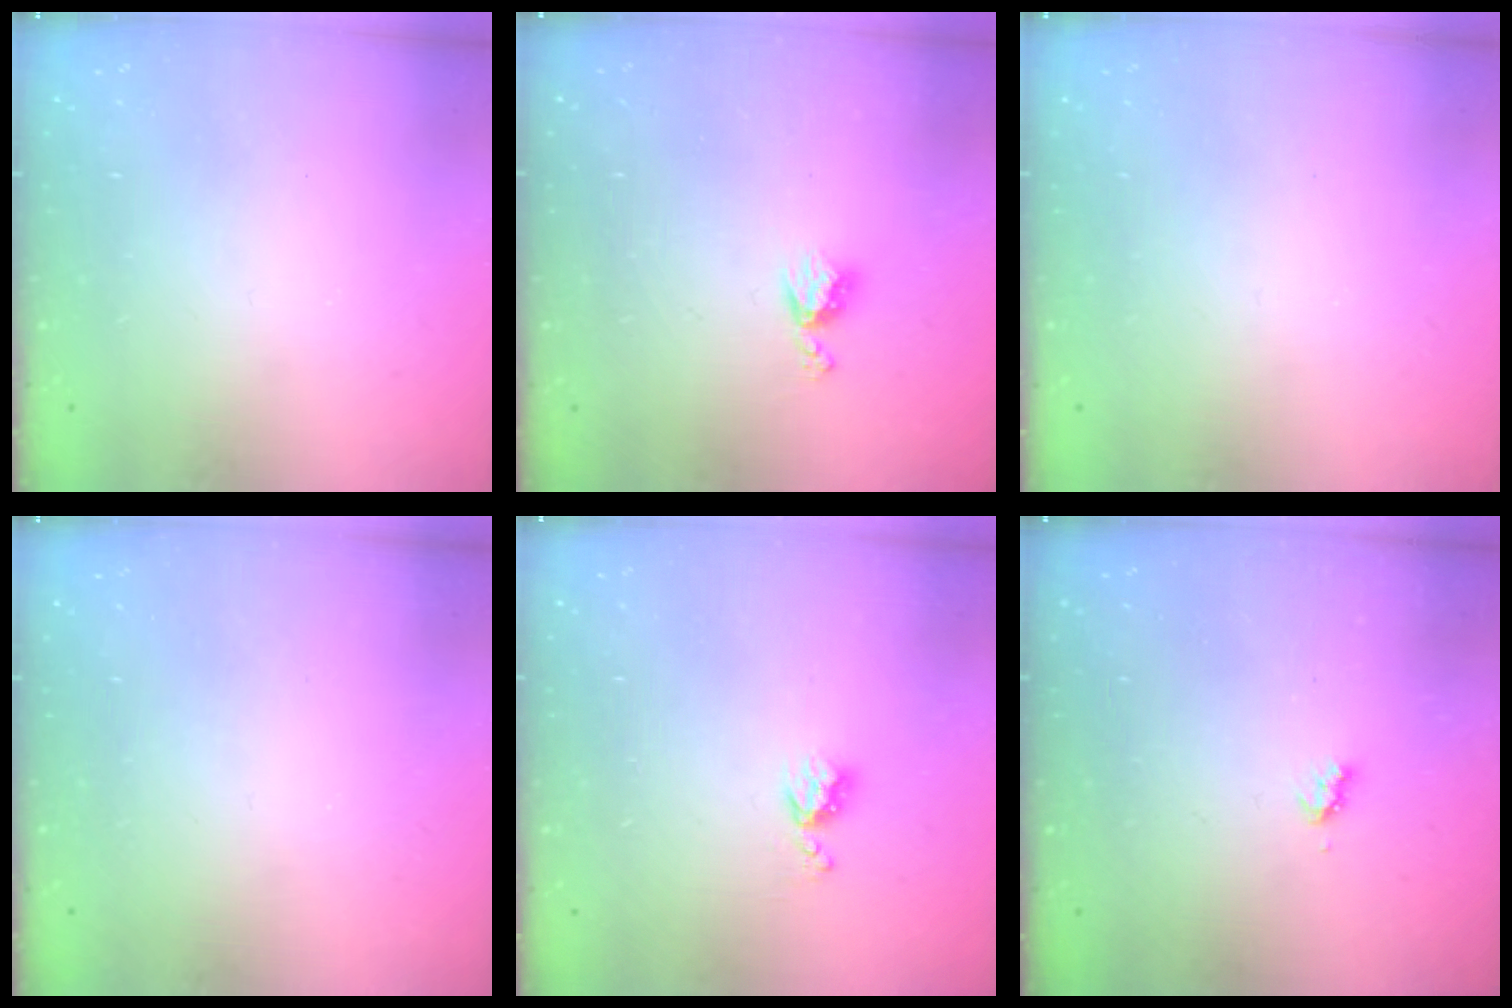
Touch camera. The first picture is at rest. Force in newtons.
{"total": 5.5, "press": 5.5, "slide": 0.7}
{"total": 0.0}
{"total": 0.0}
{"total": 5.5, "press": 5.5, "slide": 0.7}
{"total": 2.8, "press": 2.8, "slide": 0.4}